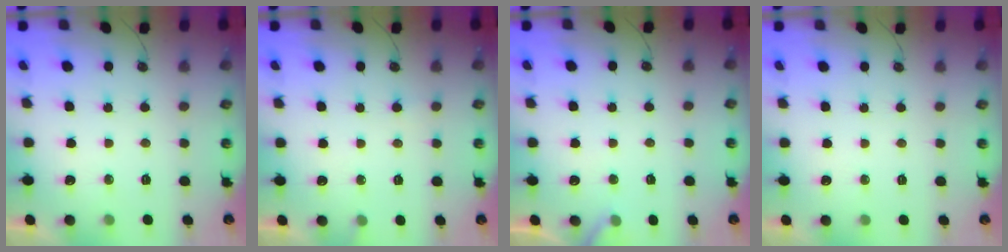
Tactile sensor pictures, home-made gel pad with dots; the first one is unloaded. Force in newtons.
{"total": 5.4, "press": 5.4, "slide": 0.4}
{"total": 5.3, "press": 5.3, "slide": 0.3}
{"total": 0.0}